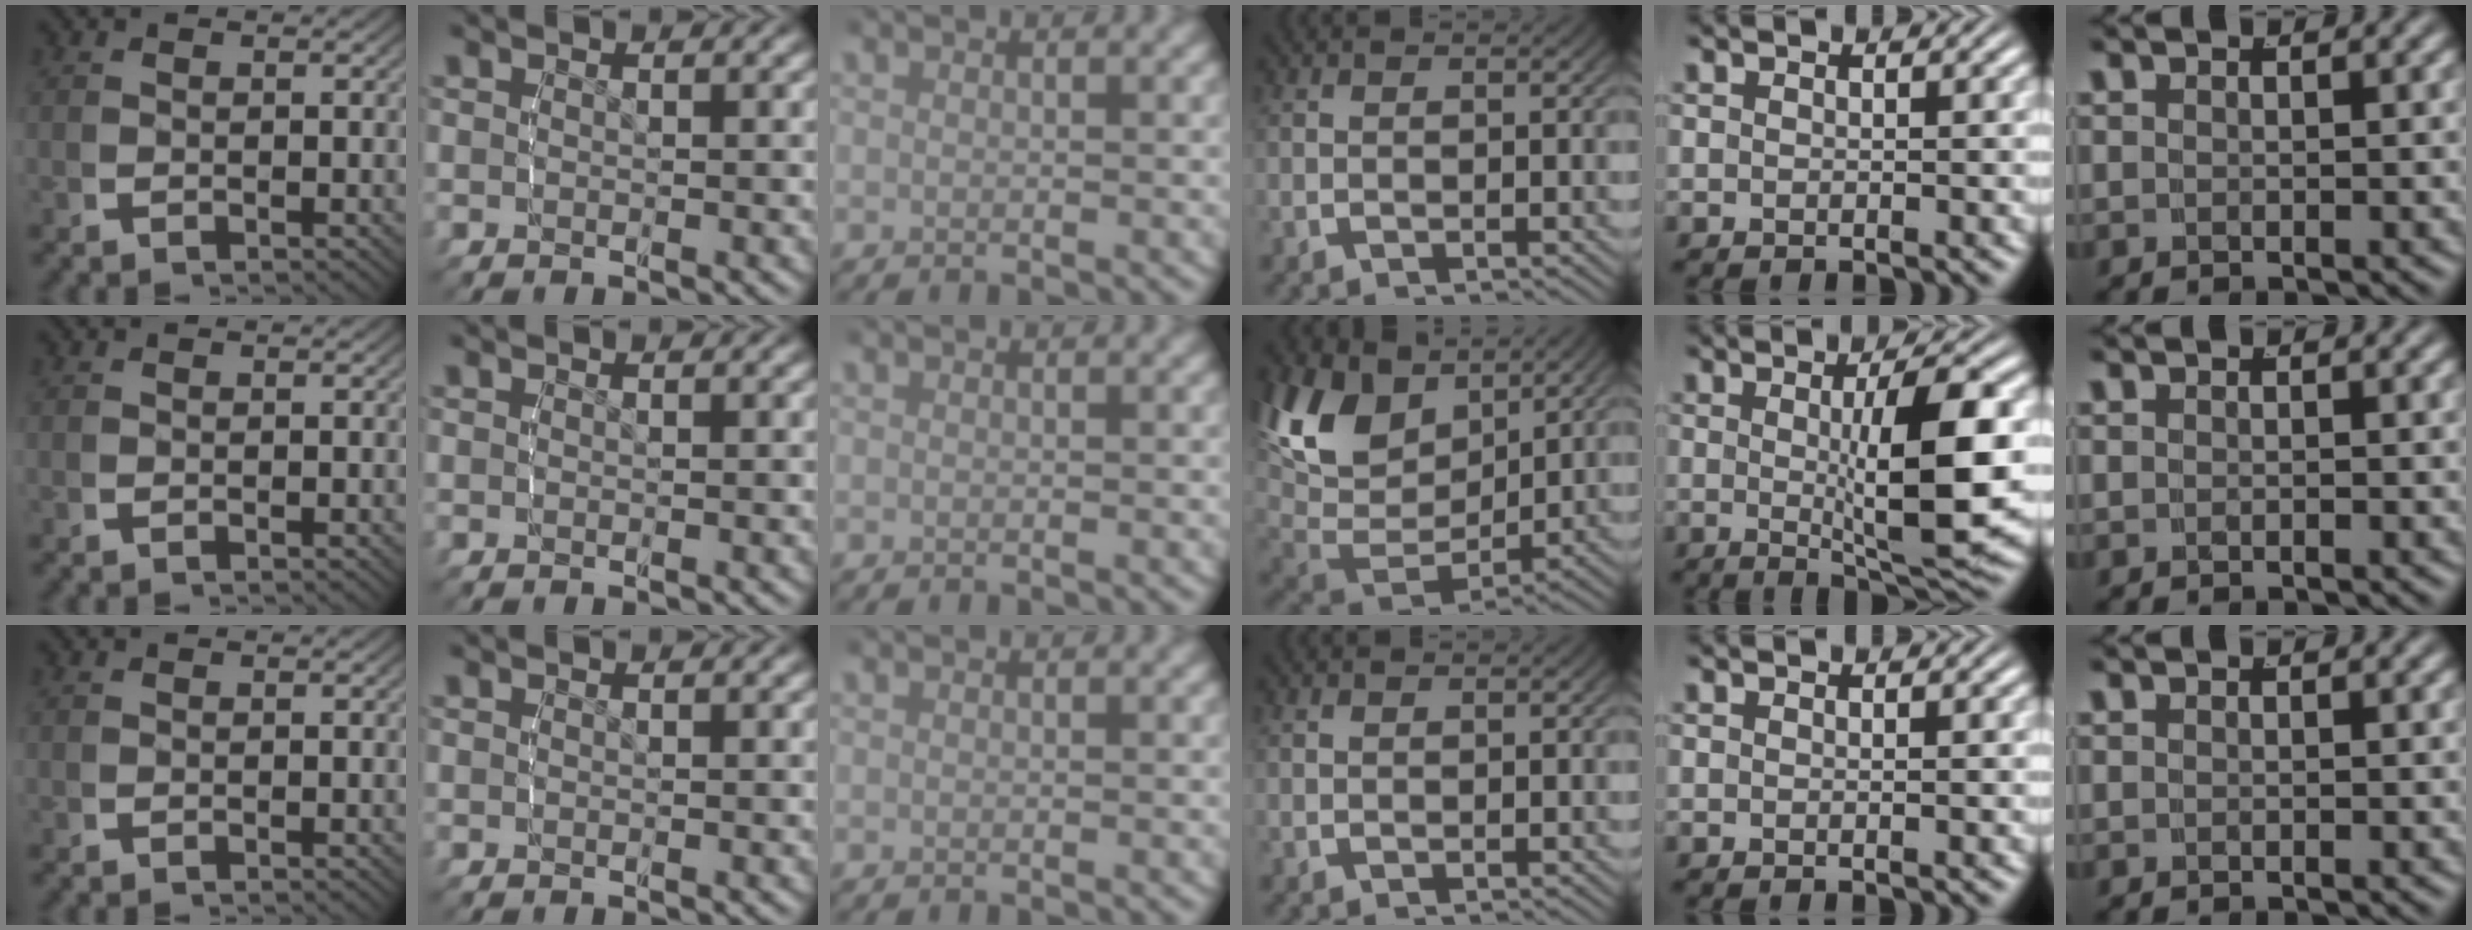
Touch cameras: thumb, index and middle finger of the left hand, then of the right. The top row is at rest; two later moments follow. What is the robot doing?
{"motion": "lift_and_place", "object": "lipstick"}